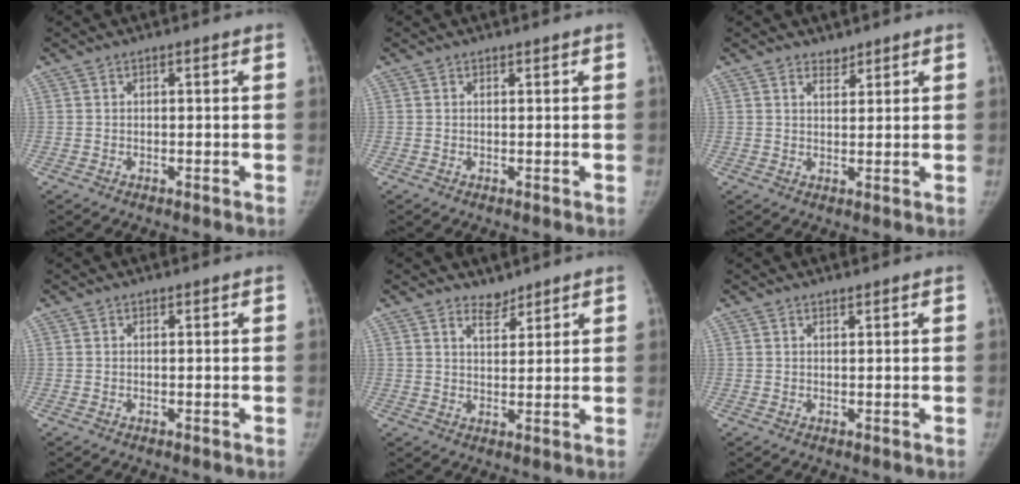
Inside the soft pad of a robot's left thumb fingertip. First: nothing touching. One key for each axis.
{"total": 0.0}
{"total": 2.1, "fx": 1.8, "fy": 1.0, "fz": 0.1, "tx": 0.014, "ty": -0.017, "tz": 0.026}
{"total": 0.0}
{"total": 3.3, "fx": 2.8, "fy": 1.5, "fz": 0.5, "tx": 0.010, "ty": -0.026, "tz": 0.047}
{"total": 0.7, "fx": 0.7, "fy": 0.1, "fz": -0.1, "tx": 0.005, "ty": -0.009, "tz": 0.011}